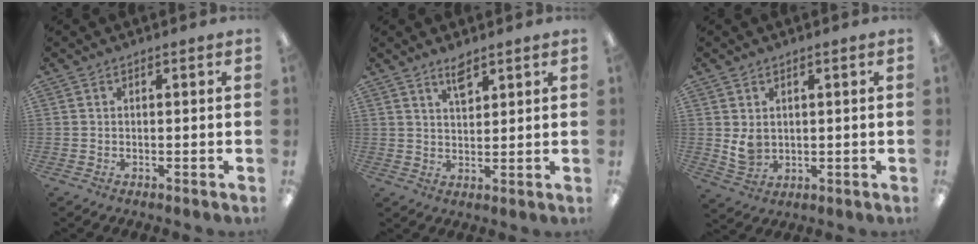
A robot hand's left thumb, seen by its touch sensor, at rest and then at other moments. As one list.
[{"total": 4.7, "force": [3.6, 1.6, 2.6], "torque": [-0.035, -0.019, 0.061]}, {"total": 4.5, "force": [1.7, 3.5, 2.3], "torque": [-0.038, -0.009, 0.031]}]